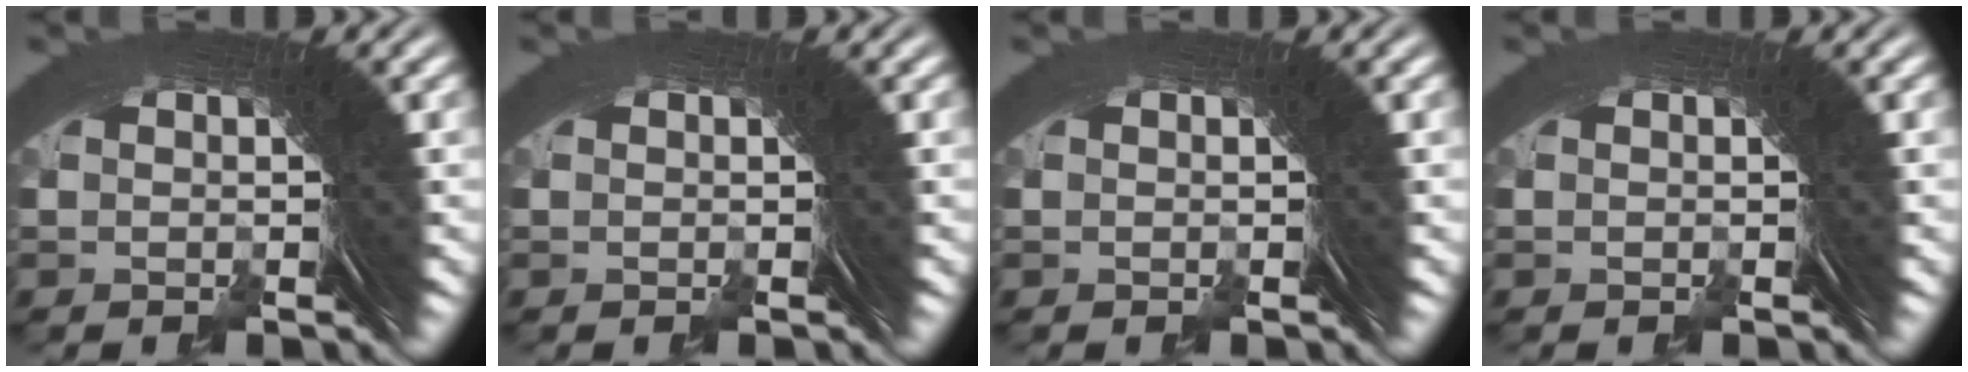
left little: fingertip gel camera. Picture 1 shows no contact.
{"total": 0.0}
{"total": 0.0}
{"total": 0.0}